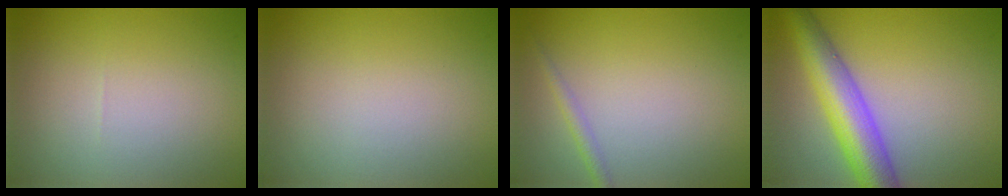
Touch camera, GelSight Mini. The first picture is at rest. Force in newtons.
{"total": 0.0}
{"total": 1.1, "press": 1.1, "slide": 0.0}
{"total": 7.1, "press": 7.1, "slide": 0.2}